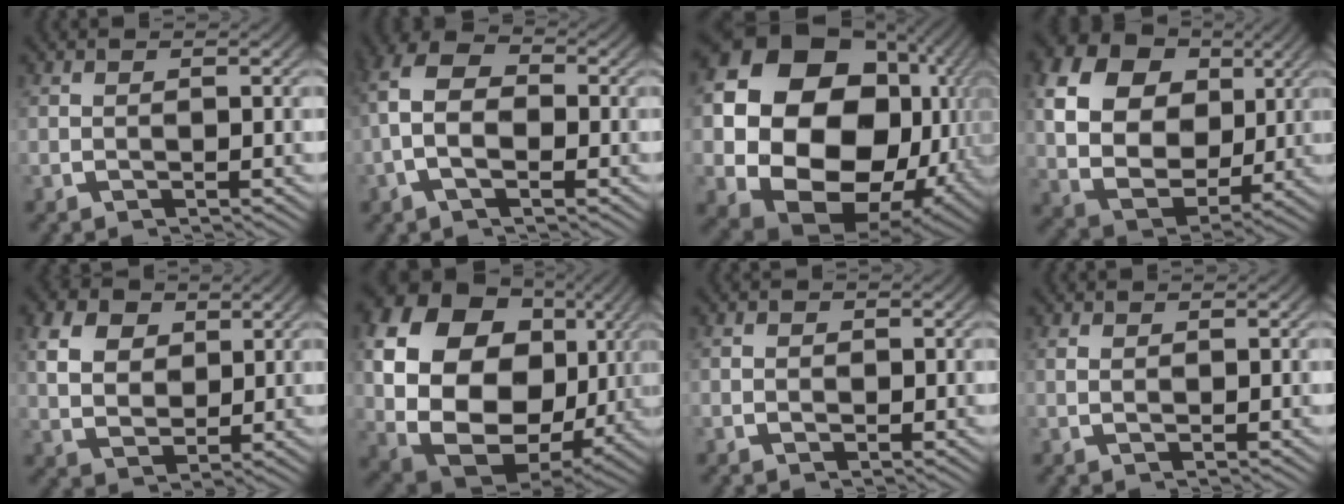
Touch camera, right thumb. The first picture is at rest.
{"total": 7.1, "force": [0.0, 4.6, 5.4], "torque": [-0.114, -0.019, 0.000]}
{"total": 23.8, "force": [-0.1, 17.4, 16.2], "torque": [-0.312, -0.062, 0.011]}
{"total": 16.1, "force": [1.8, 12.4, 10.0], "torque": [-0.232, -0.045, 0.038]}
{"total": 6.8, "force": [1.9, 5.1, 4.1], "torque": [-0.078, -0.023, 0.043]}
{"total": 21.2, "force": [-0.1, 15.4, 14.6], "torque": [-0.324, -0.069, 0.028]}
{"total": 1.0, "force": [0.0, 0.9, 0.4], "torque": [-0.005, -0.005, -0.001]}
{"total": 0.7, "force": [0.5, 0.2, 0.4], "torque": [-0.005, -0.002, 0.013]}